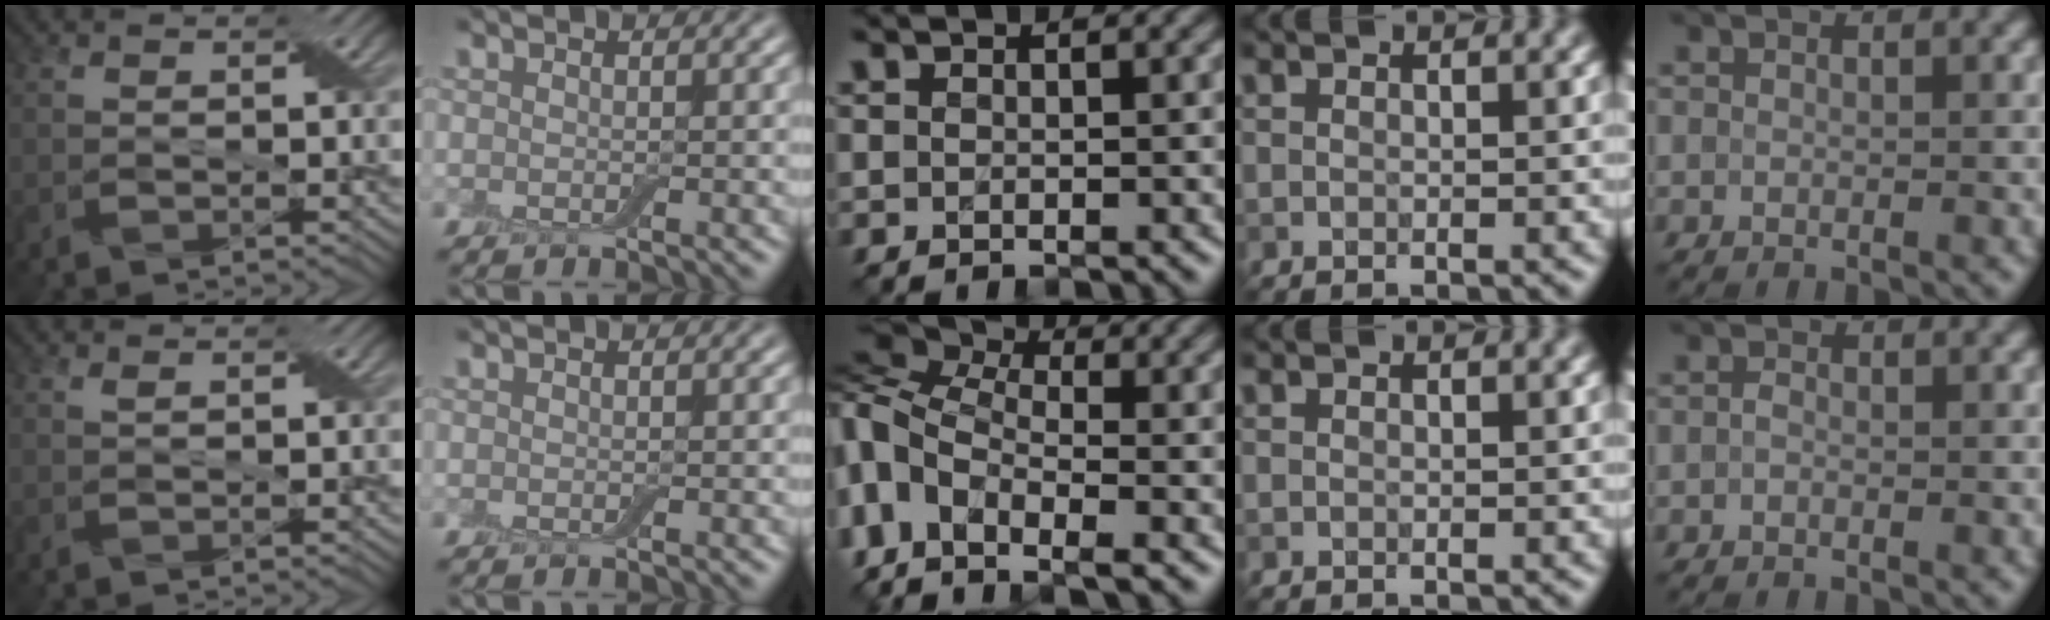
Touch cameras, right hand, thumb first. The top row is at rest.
{"thumb": {"total": 0.6, "force": [0.5, -0.1, 0.3], "torque": [-0.010, 0.004, 0.007]}, "middle": {"total": 9.6, "force": [-2.3, 6.1, 7.0], "torque": [-0.174, -0.002, -0.054]}, "little": {"total": 0.5, "force": [-0.2, 0.3, 0.4], "torque": [-0.010, 0.000, -0.005]}}